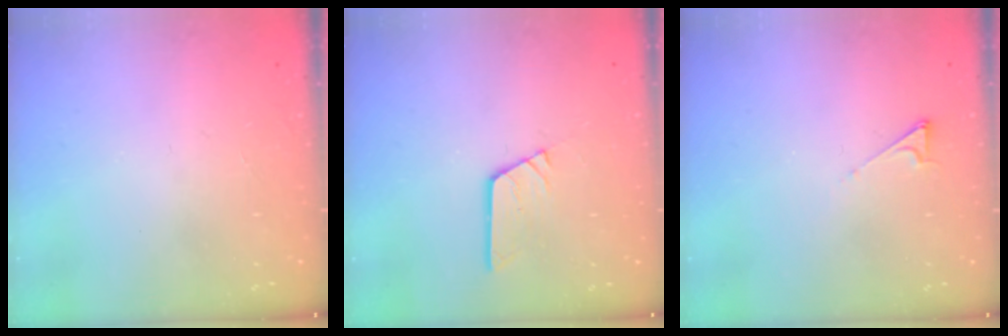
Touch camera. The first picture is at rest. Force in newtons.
{"total": 4.3, "press": 4.3, "slide": 0.5}
{"total": 2.5, "press": 2.5, "slide": 0.3}